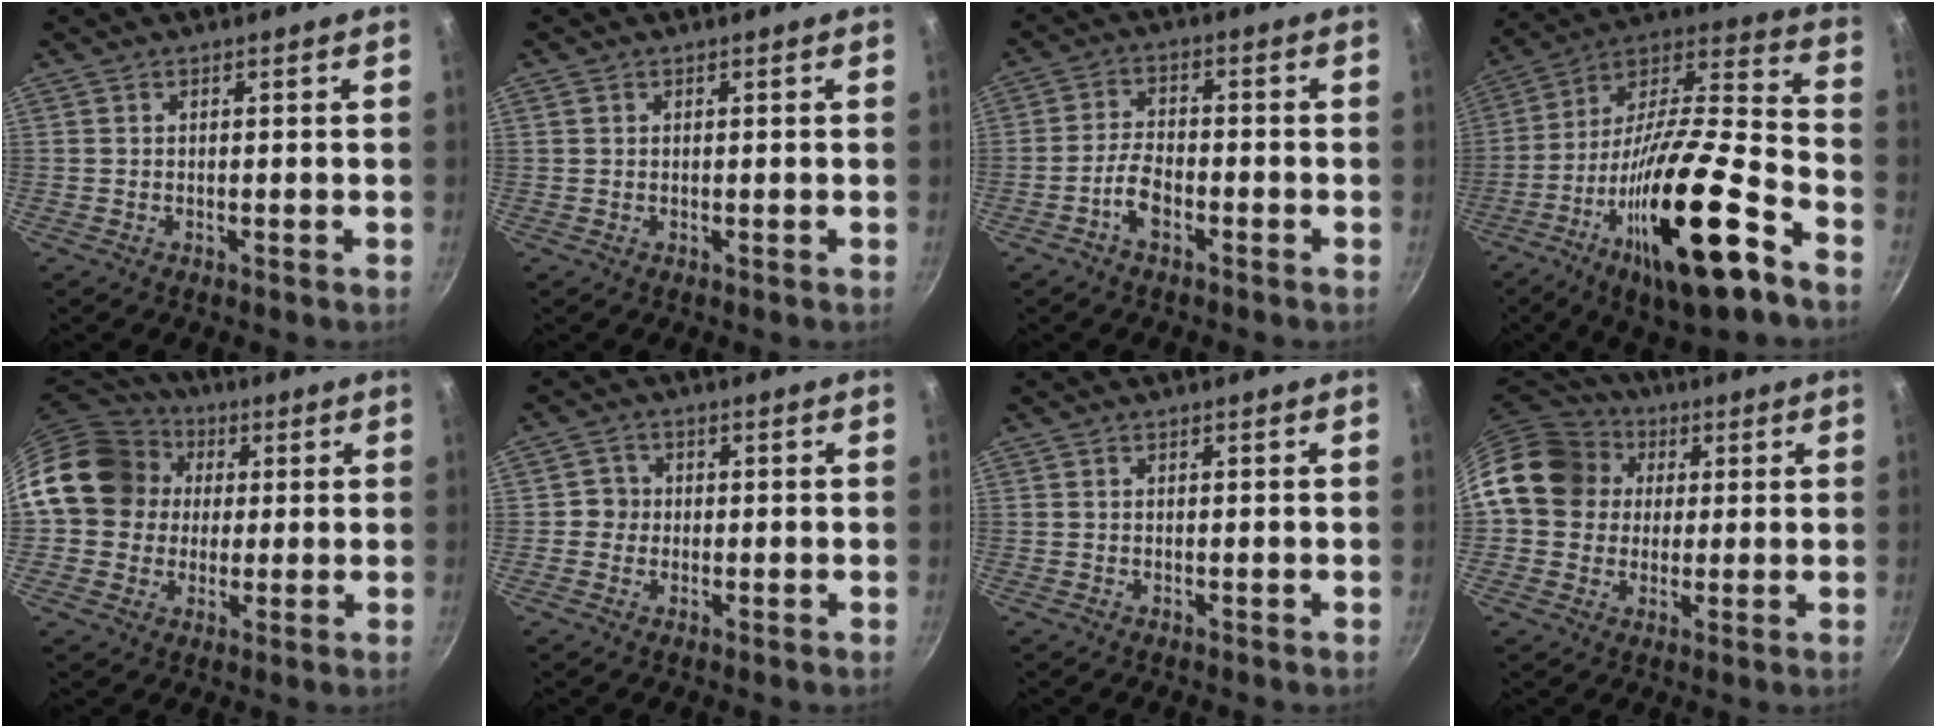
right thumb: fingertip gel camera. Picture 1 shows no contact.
{"total": 0.6, "force": [0.2, 0.5, 0.2], "torque": [-0.004, 0.002, 0.003]}
{"total": 5.1, "force": [-2.6, 2.4, 3.6], "torque": [-0.069, 0.027, -0.054]}
{"total": 28.4, "force": [-13.4, 8.2, 23.7], "torque": [-0.368, 0.054, -0.232]}
{"total": 16.6, "force": [2.1, 14.4, 8.0], "torque": [-0.124, 0.034, 0.026]}
{"total": 3.0, "force": [-0.4, 2.9, 0.5], "torque": [0.015, 0.008, -0.013]}
{"total": 0.0}
{"total": 15.3, "force": [2.7, 13.1, 7.4], "torque": [-0.111, 0.029, 0.033]}